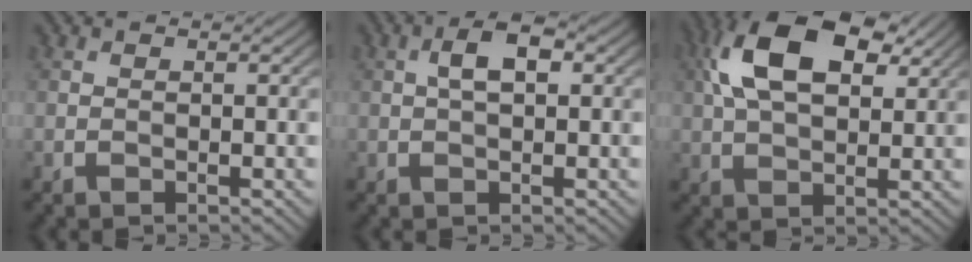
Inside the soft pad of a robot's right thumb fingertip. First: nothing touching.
{"total": 3.6, "force": [0.8, 1.6, 3.2], "torque": [-0.060, 0.009, 0.010]}
{"total": 13.0, "force": [4.7, 6.9, 9.9], "torque": [-0.202, 0.021, 0.083]}